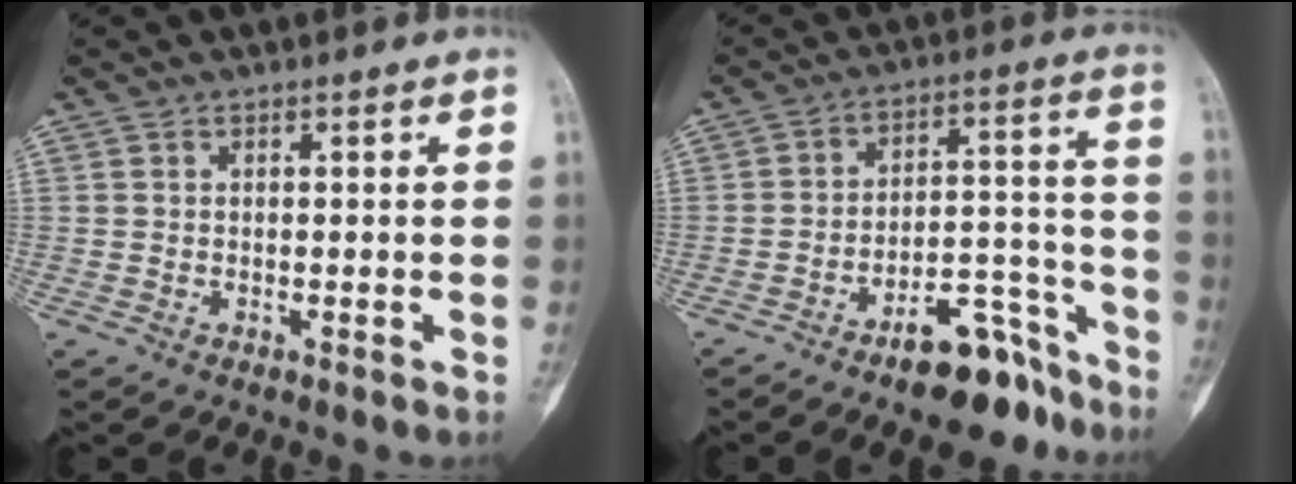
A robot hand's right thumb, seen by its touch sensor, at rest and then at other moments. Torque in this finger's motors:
{"motor_torque": [1.50, 0.65, 0.89, -0.75, 0.20]}